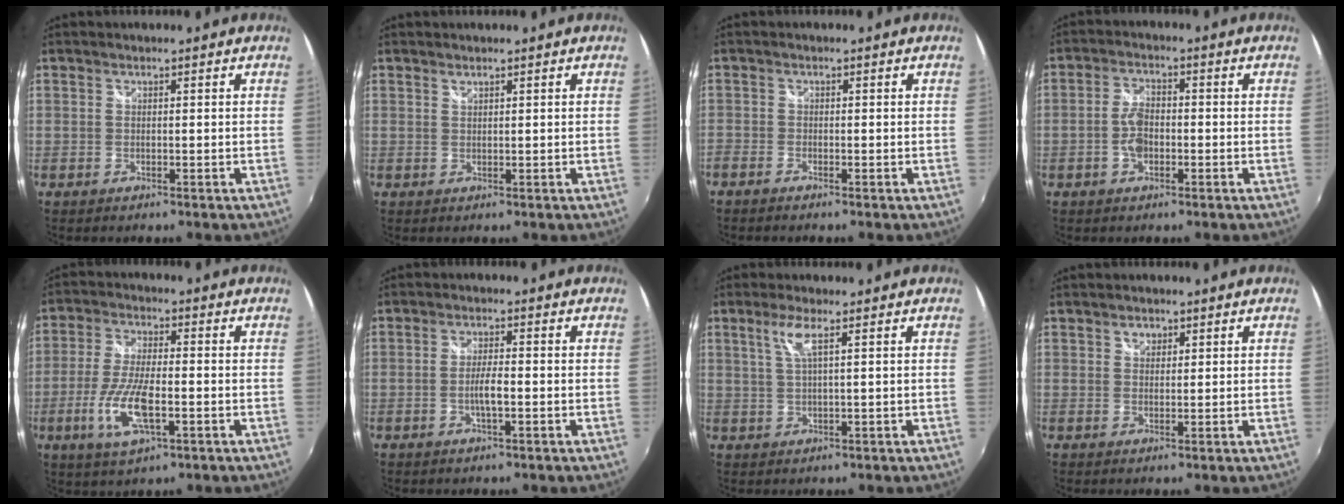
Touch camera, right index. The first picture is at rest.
{"total": 0.6, "force": [0.6, 0.1, 0.2], "torque": [-0.002, 0.000, 0.011]}
{"total": 1.4, "force": [-1.2, 0.4, 0.4], "torque": [-0.016, -0.004, -0.028]}
{"total": 4.4, "force": [-1.2, 2.6, 3.3], "torque": [-0.069, 0.009, -0.019]}
{"total": 10.5, "force": [-3.2, 3.3, 9.4], "torque": [-0.198, -0.008, -0.061]}
{"total": 3.3, "force": [-0.9, 0.6, 3.1], "torque": [-0.061, 0.001, -0.016]}
{"total": 3.7, "force": [1.6, 0.0, 3.3], "torque": [-0.070, 0.000, 0.035]}
{"total": 1.8, "force": [0.9, 1.5, 0.6], "torque": [-0.005, 0.005, 0.015]}